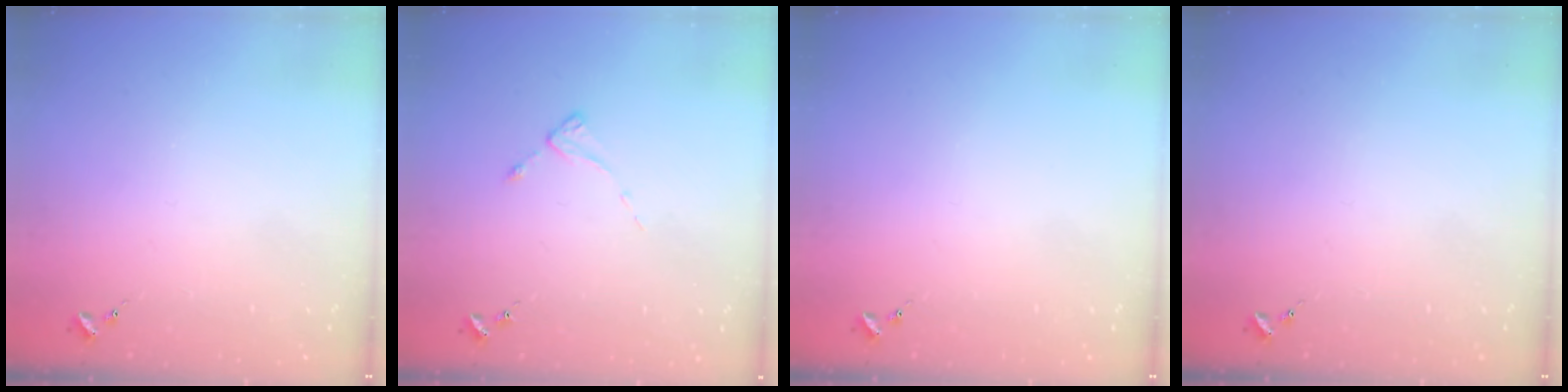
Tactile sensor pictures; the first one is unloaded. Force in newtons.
{"total": 2.0, "press": 2.0, "slide": 0.3}
{"total": 0.0}
{"total": 0.0}